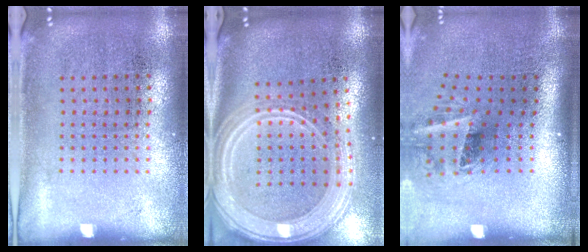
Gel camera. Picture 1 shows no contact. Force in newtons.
{"total": 3.2, "press": 2.6, "slide": 1.9}
{"total": 2.1, "press": 1.3, "slide": 1.6}